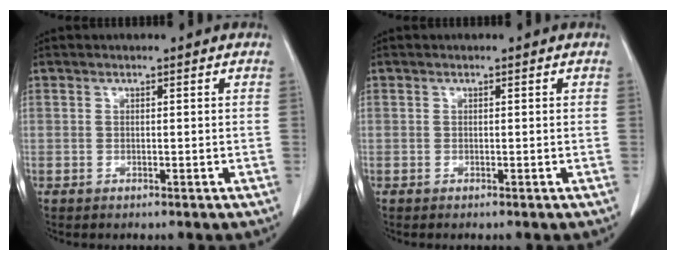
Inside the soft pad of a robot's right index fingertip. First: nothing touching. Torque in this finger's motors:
{"motor_torque": [-0.05, 0.05, 0.06, 0.02]}